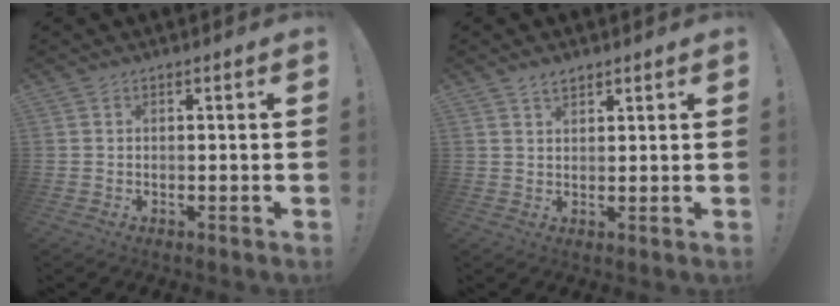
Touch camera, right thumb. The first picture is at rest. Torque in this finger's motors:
{"motor_torque": [-0.20, 0.12, 0.09, -0.03, -0.01]}